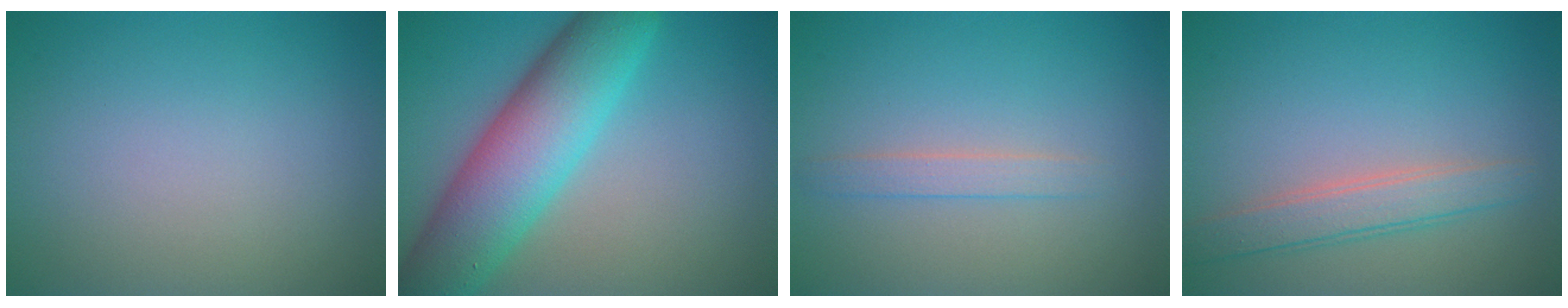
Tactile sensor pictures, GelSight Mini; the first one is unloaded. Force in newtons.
{"total": 9.6, "press": 9.5, "slide": 0.4}
{"total": 1.5, "press": 1.4, "slide": 0.1}
{"total": 3.0, "press": 3.0, "slide": 0.2}